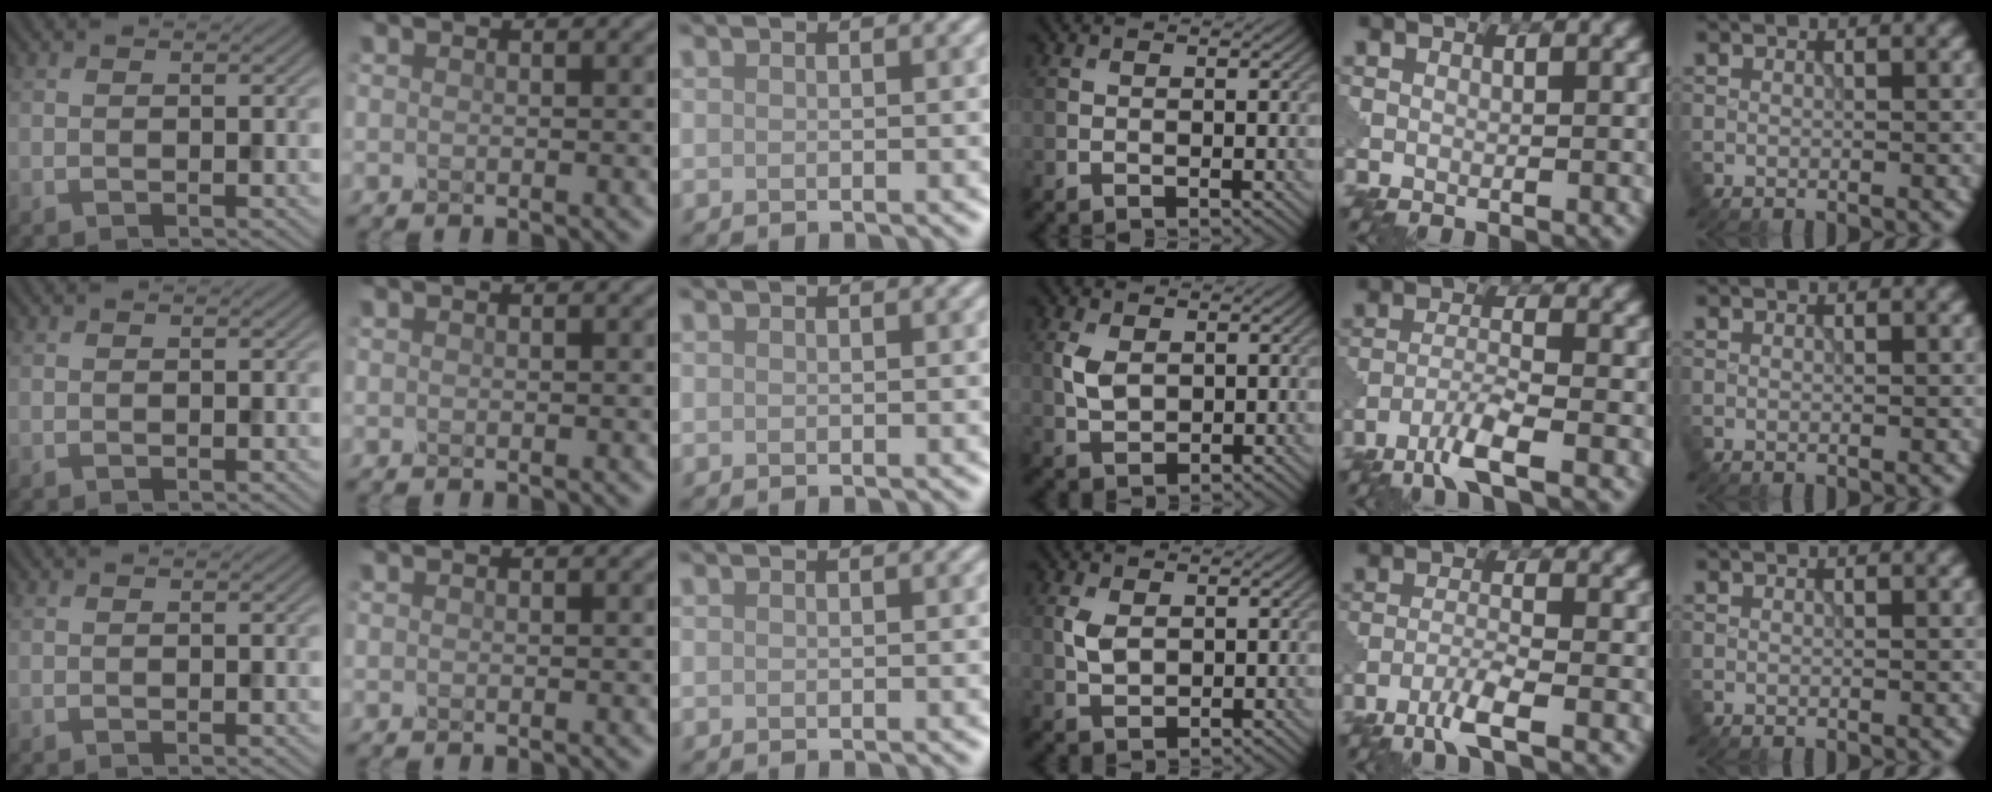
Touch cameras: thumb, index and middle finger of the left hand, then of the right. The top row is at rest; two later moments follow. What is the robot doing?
{"motion": "squeeze", "object": "clothespin"}